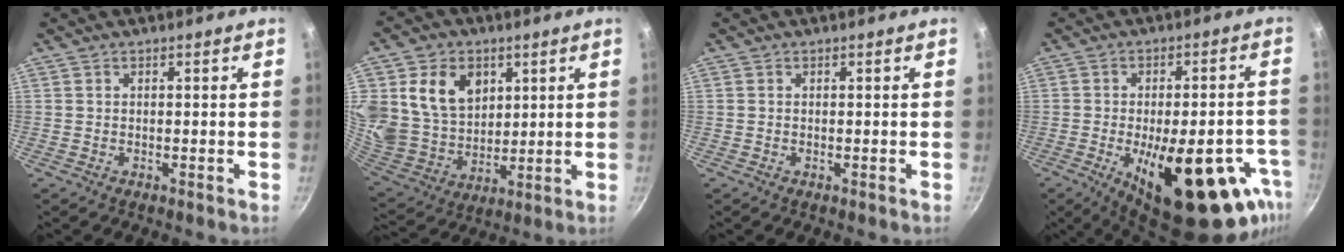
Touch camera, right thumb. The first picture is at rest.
{"total": 17.1, "force": [5.8, 13.1, 9.2], "torque": [-0.156, -0.027, 0.118]}
{"total": 0.0}
{"total": 24.9, "force": [-9.7, 10.4, 20.5], "torque": [-0.238, 0.014, -0.122]}